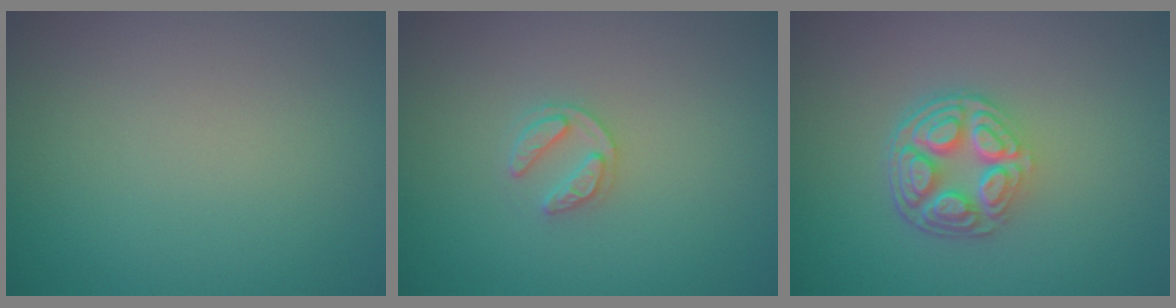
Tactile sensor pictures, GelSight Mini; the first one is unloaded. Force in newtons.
{"total": 1.8, "press": 1.8, "slide": 0.3}
{"total": 5.2, "press": 3.8, "slide": 3.6}